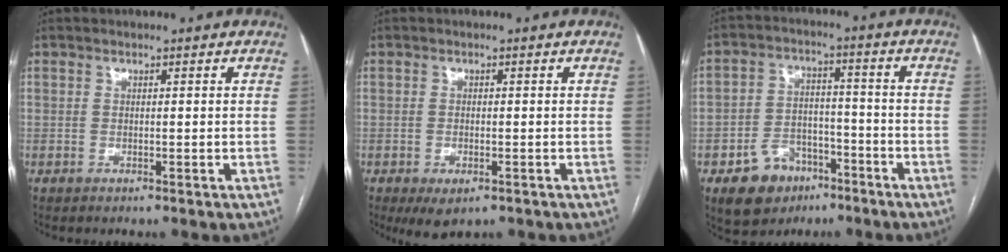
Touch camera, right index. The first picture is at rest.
{"total": 4.1, "force": [-2.2, 1.9, 2.8], "torque": [-0.046, -0.006, -0.025]}
{"total": 9.5, "force": [-5.4, 6.8, 3.8], "torque": [-0.070, 0.021, -0.081]}